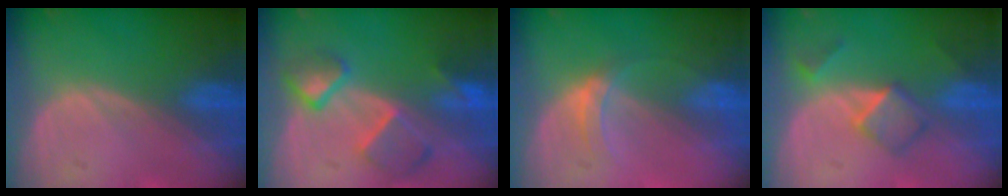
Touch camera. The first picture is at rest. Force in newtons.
{"total": 7.6, "press": 6.7, "slide": 3.5}
{"total": 3.2, "press": 2.8, "slide": 1.6}
{"total": 5.2, "press": 4.5, "slide": 2.6}